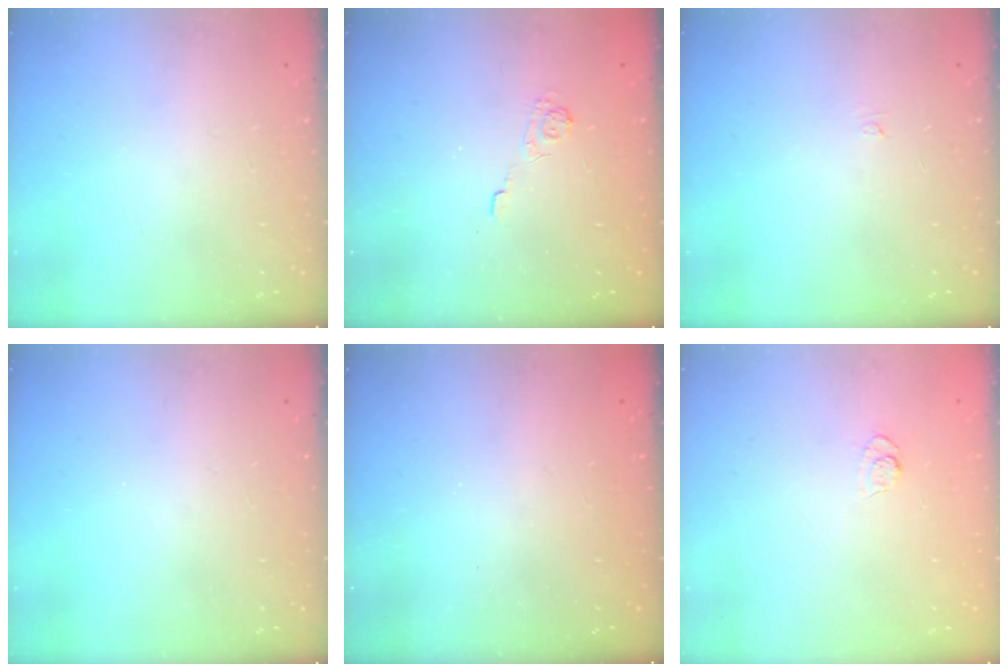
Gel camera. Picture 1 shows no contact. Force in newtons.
{"total": 1.9, "press": 1.3, "slide": 1.3}
{"total": 2.6, "press": 2.6, "slide": 0.3}
{"total": 0.0}
{"total": 2.4, "press": 2.3, "slide": 0.8}
{"total": 4.0, "press": 3.8, "slide": 1.4}